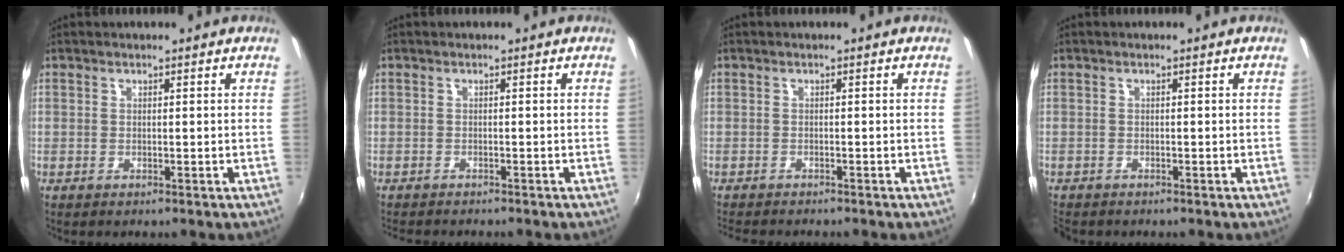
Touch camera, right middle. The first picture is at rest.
{"total": 2.5, "force": [-2.4, 0.4, 0.7], "torque": [-0.022, -0.015, -0.041]}
{"total": 3.5, "force": [-3.3, 0.5, 1.1], "torque": [-0.031, -0.016, -0.058]}
{"total": 1.5, "force": [-1.4, 0.6, 0.2], "torque": [-0.010, -0.006, -0.024]}